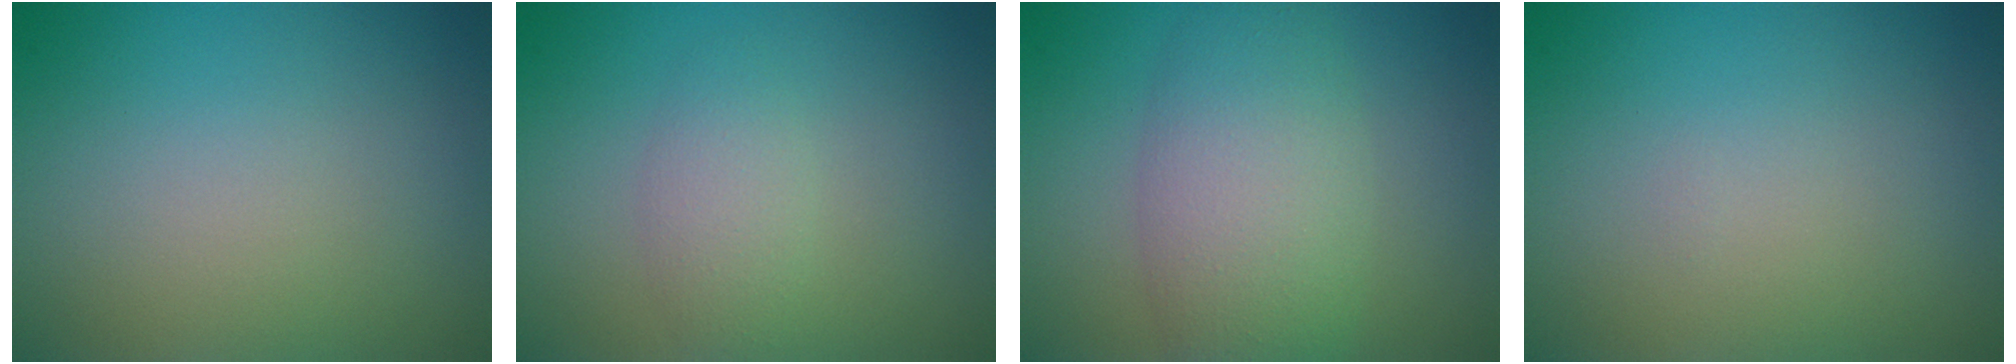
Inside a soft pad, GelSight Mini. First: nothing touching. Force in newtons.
{"total": 1.8, "press": 1.8, "slide": 0.1}
{"total": 5.8, "press": 5.8, "slide": 0.3}
{"total": 0.0}